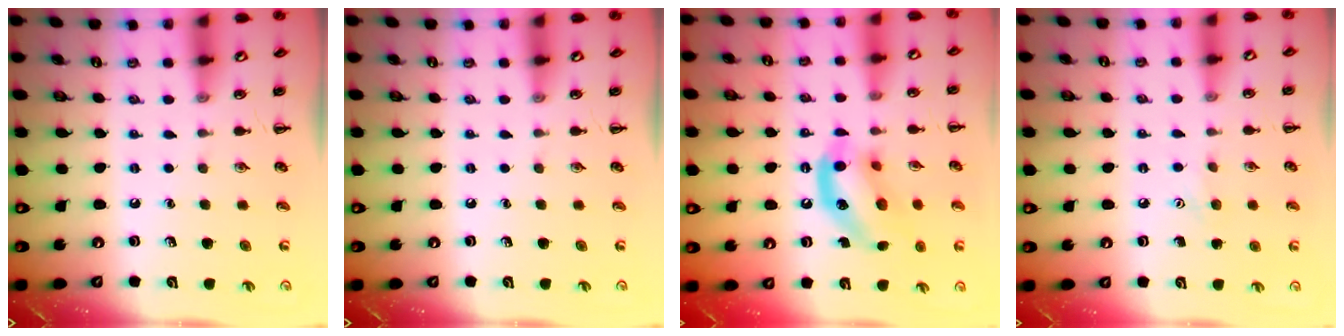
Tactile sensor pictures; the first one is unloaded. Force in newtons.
{"total": 0.0}
{"total": 14.5, "press": 14.3, "slide": 2.7}
{"total": 5.3, "press": 5.1, "slide": 1.3}